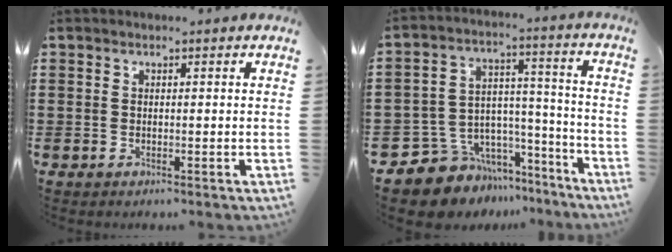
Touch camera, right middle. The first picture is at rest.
{"total": 8.3, "force": [-6.7, 4.9, 0.2], "torque": [-0.026, 0.008, -0.125]}